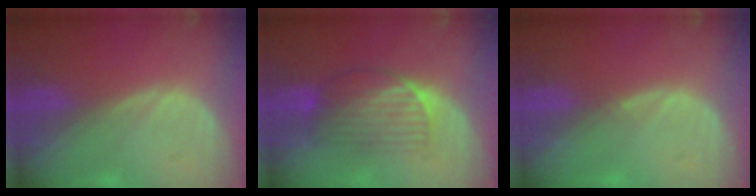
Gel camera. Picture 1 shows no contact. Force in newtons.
{"total": 6.7, "press": 6.4, "slide": 1.8}
{"total": 0.6, "press": 0.5, "slide": 0.4}